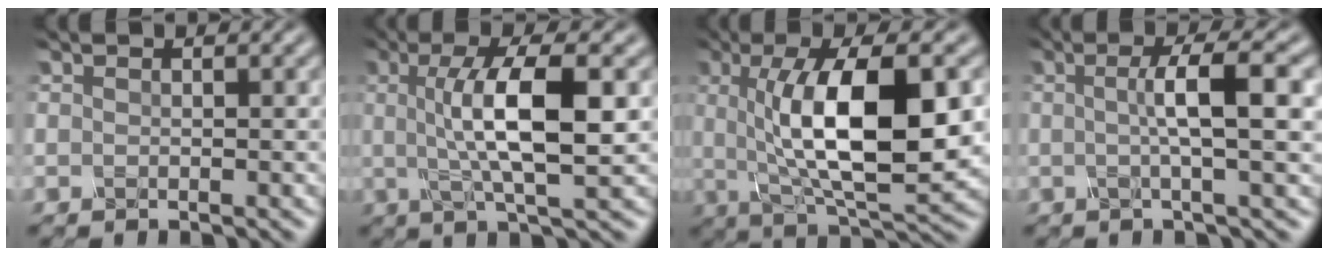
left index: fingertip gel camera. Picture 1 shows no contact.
{"total": 7.6, "force": [0.7, 1.9, 7.3], "torque": [-0.117, 0.001, 0.009]}
{"total": 10.9, "force": [0.6, 3.5, 10.3], "torque": [-0.156, -0.001, 0.010]}
{"total": 5.0, "force": [0.3, 0.9, 4.9], "torque": [-0.073, 0.005, -0.001]}